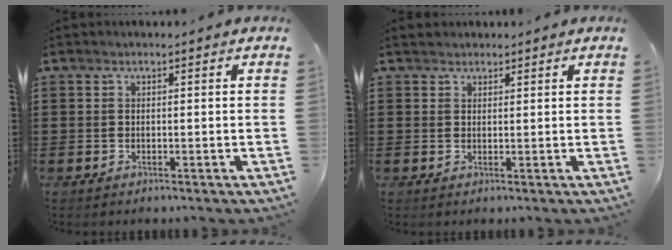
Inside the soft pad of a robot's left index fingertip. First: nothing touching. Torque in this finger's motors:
{"motor_torque": [-0.16, -0.36, -0.01, 0.00]}